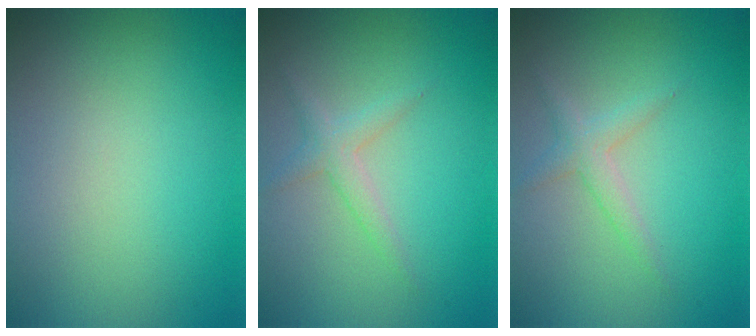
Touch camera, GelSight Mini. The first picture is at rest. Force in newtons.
{"total": 1.8, "press": 1.8, "slide": 0.1}
{"total": 1.8, "press": 1.8, "slide": 0.1}